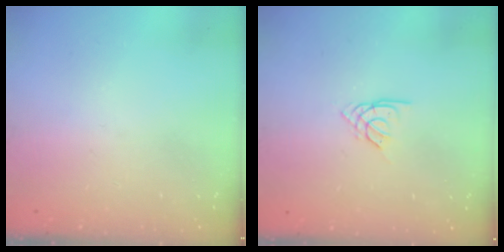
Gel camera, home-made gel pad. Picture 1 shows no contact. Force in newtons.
{"total": 2.3, "press": 2.3, "slide": 0.5}